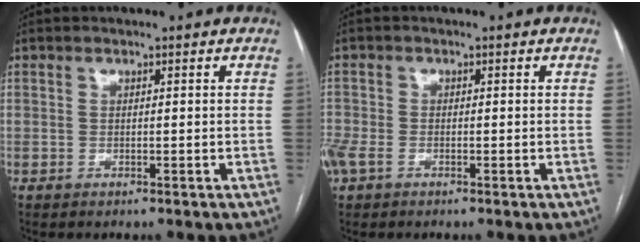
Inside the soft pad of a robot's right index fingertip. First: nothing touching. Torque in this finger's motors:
{"motor_torque": [0.33, -0.08, 0.26, 0.09]}